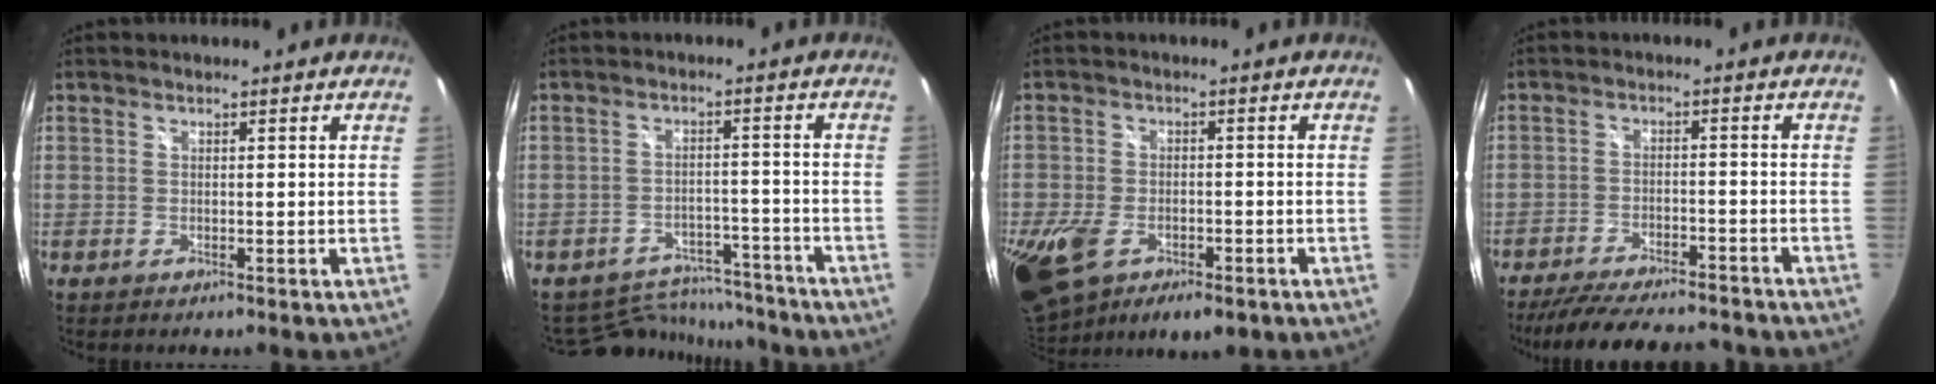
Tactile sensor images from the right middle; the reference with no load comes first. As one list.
[{"total": 11.1, "force": [-10.3, 4.0, 1.1], "torque": [-0.031, 0.025, -0.138]}, {"total": 18.9, "force": [-7.9, 11.6, 12.6], "torque": [-0.314, -0.049, -0.118]}, {"total": 19.0, "force": [-16.3, 4.8, 8.3], "torque": [-0.168, -0.018, -0.232]}]